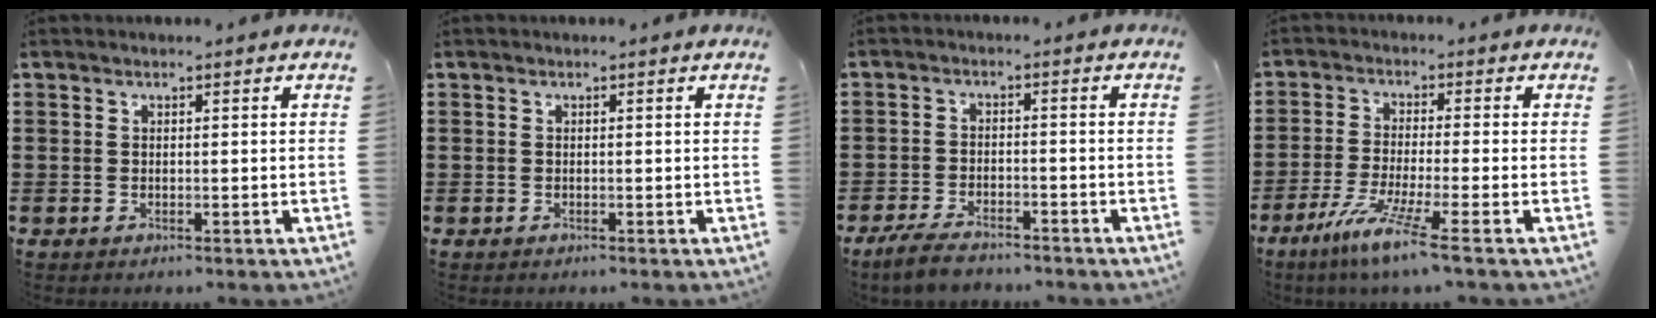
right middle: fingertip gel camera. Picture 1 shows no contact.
{"total": 0.0}
{"total": 4.1, "force": [-3.6, 0.9, 1.6], "torque": [-0.043, -0.001, -0.073]}
{"total": 6.6, "force": [-4.6, -0.6, 4.8], "torque": [-0.097, -0.021, -0.084]}